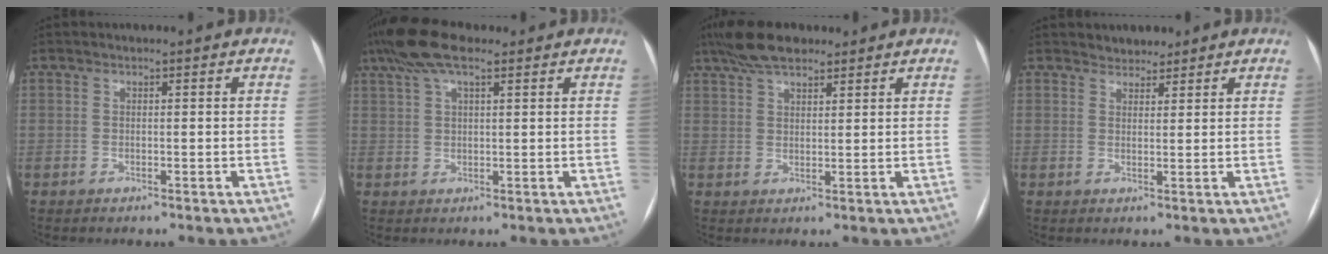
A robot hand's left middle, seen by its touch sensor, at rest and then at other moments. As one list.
[{"total": 8.5, "force": [5.8, 2.5, 5.7], "torque": [-0.119, 0.037, 0.104]}, {"total": 7.7, "force": [5.9, 2.6, 4.2], "torque": [-0.082, 0.026, 0.106]}, {"total": 2.5, "force": [2.2, 1.2, 0.1], "torque": [-0.004, 0.009, 0.034]}]